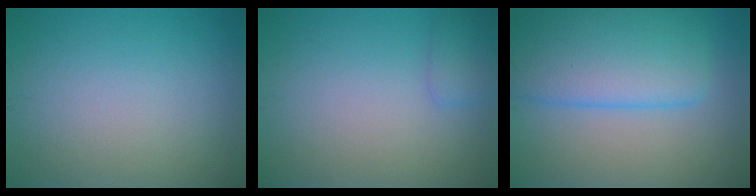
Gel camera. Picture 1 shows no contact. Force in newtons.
{"total": 1.3, "press": 1.3, "slide": 0.0}
{"total": 8.3, "press": 8.3, "slide": 0.4}